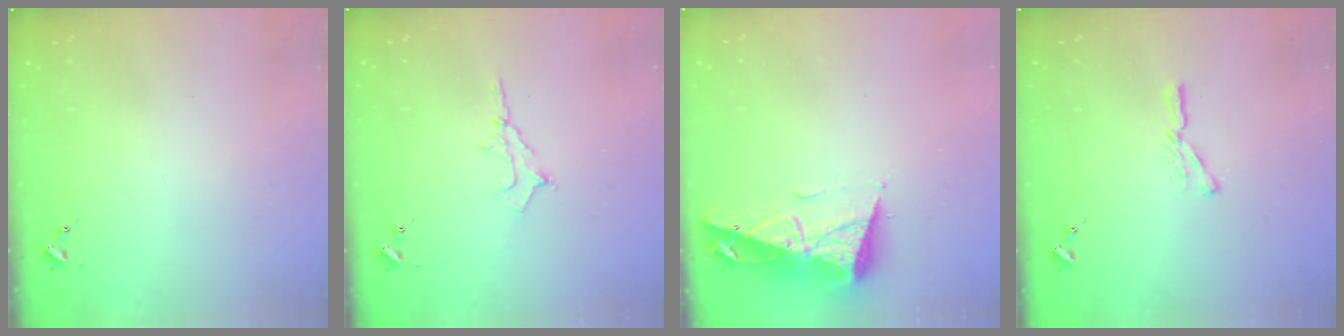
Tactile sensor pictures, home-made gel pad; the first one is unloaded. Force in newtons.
{"total": 6.2, "press": 6.1, "slide": 0.8}
{"total": 11.0, "press": 10.9, "slide": 1.3}
{"total": 4.7, "press": 4.7, "slide": 0.3}